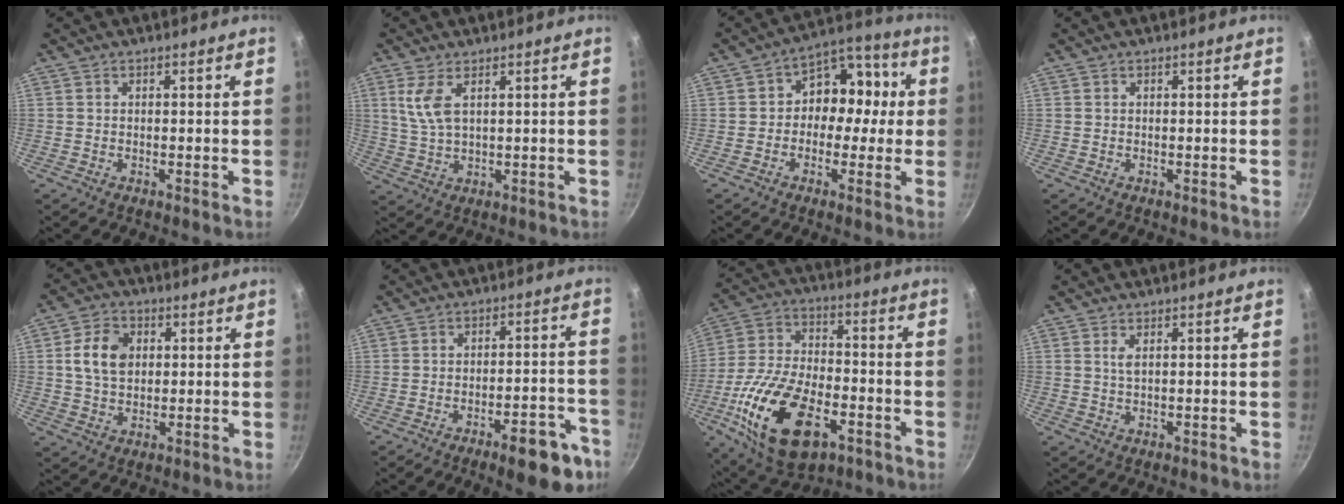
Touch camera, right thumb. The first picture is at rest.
{"total": 5.8, "force": [2.2, 2.5, 4.7], "torque": [-0.098, -0.013, 0.050]}
{"total": 10.9, "force": [-0.1, 8.7, 6.6], "torque": [-0.034, 0.040, -0.023]}
{"total": 0.0}
{"total": 8.4, "force": [1.4, 6.4, 5.3], "torque": [-0.079, 0.009, 0.018]}
{"total": 11.1, "force": [-6.6, 4.1, 7.9], "torque": [-0.067, 0.051, -0.080]}
{"total": 22.3, "force": [-8.6, 11.9, 16.8], "torque": [-0.315, 0.020, -0.153]}
{"total": 1.4, "force": [0.5, 0.5, 1.2], "torque": [-0.025, -0.003, 0.012]}